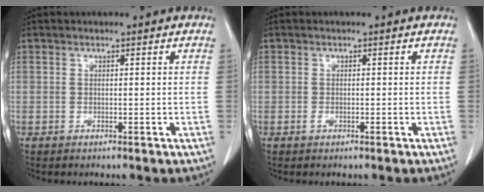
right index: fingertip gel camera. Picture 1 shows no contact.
{"total": 0.5, "force": [-0.3, 0.2, 0.3], "torque": [-0.010, 0.000, -0.003]}